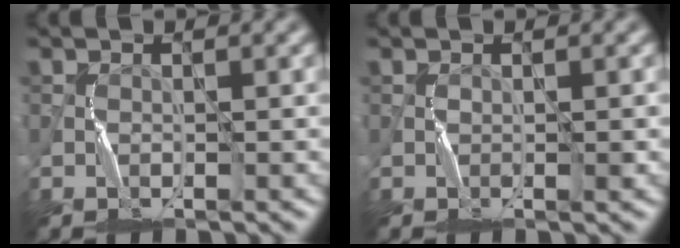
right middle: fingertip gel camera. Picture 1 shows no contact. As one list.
[{"total": 0.0}]